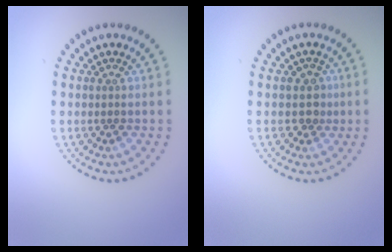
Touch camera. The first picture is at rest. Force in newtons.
{"total": 1.7, "press": 1.4, "slide": 1.0}